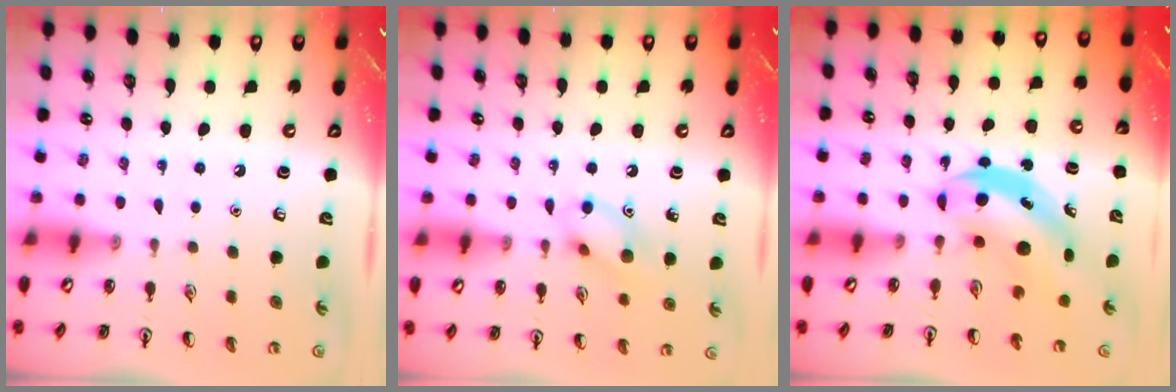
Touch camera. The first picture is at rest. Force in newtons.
{"total": 10.2, "press": 10.1, "slide": 0.9}
{"total": 5.0, "press": 4.8, "slide": 1.3}